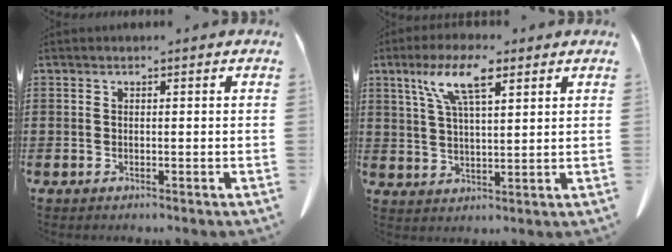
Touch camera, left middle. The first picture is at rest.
{"total": 8.8, "force": [5.0, 2.4, 6.9], "torque": [-0.147, 0.006, 0.086]}